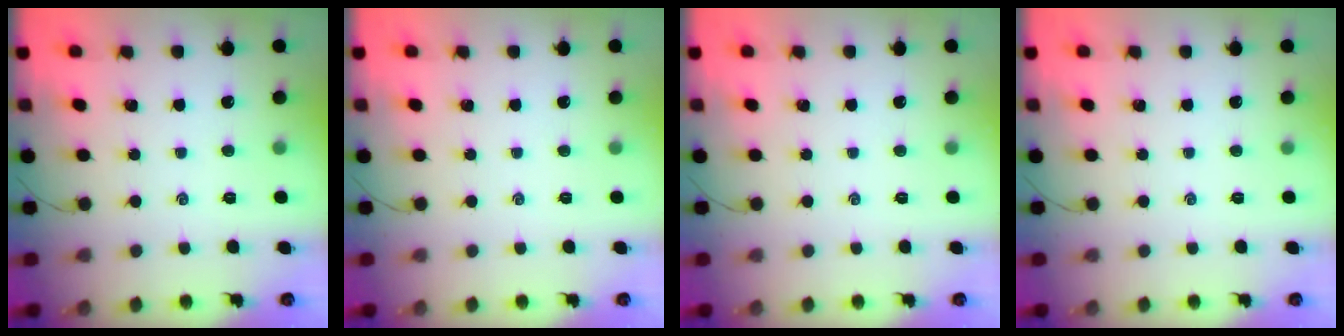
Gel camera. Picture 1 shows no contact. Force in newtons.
{"total": 0.0}
{"total": 0.0}
{"total": 0.0}